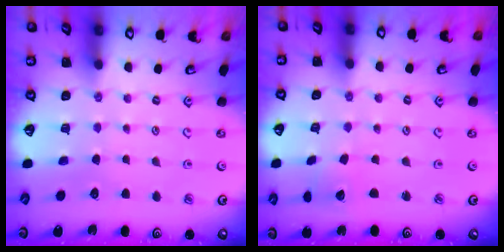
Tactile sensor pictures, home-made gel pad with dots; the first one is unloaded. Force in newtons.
{"total": 2.5, "press": 2.5, "slide": 0.1}